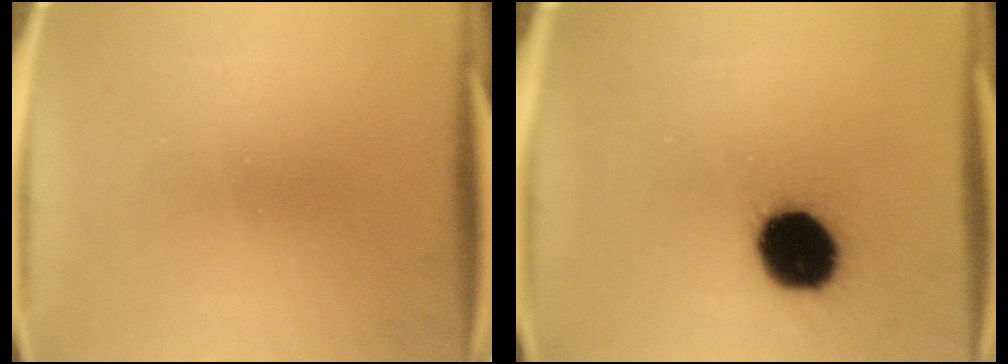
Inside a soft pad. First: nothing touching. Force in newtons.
{"total": 17.3}